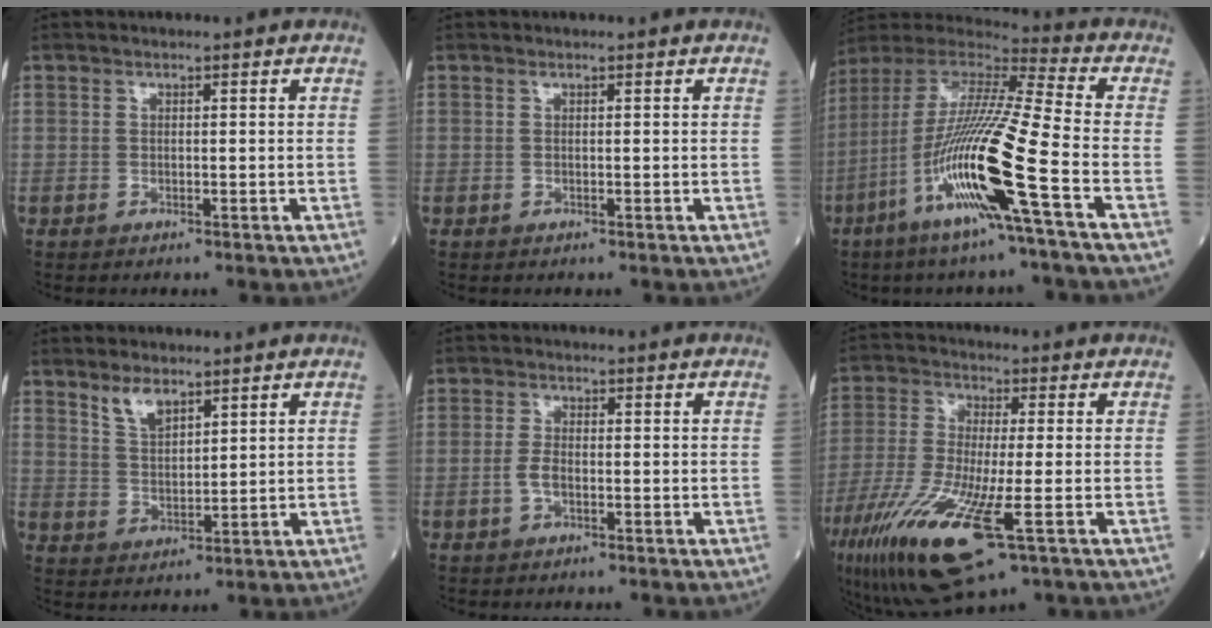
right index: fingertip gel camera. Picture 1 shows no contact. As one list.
[{"total": 0.0}, {"total": 18.9, "force": [-6.9, -0.7, 17.6], "torque": [-0.365, -0.024, -0.144]}, {"total": 4.6, "force": [3.5, 1.7, 2.6], "torque": [-0.054, -0.002, 0.073]}, {"total": 2.3, "force": [-0.7, 1.1, 1.9], "torque": [-0.047, 0.001, -0.012]}, {"total": 16.1, "force": [-6.9, 2.7, 14.3], "torque": [-0.304, -0.046, -0.121]}]